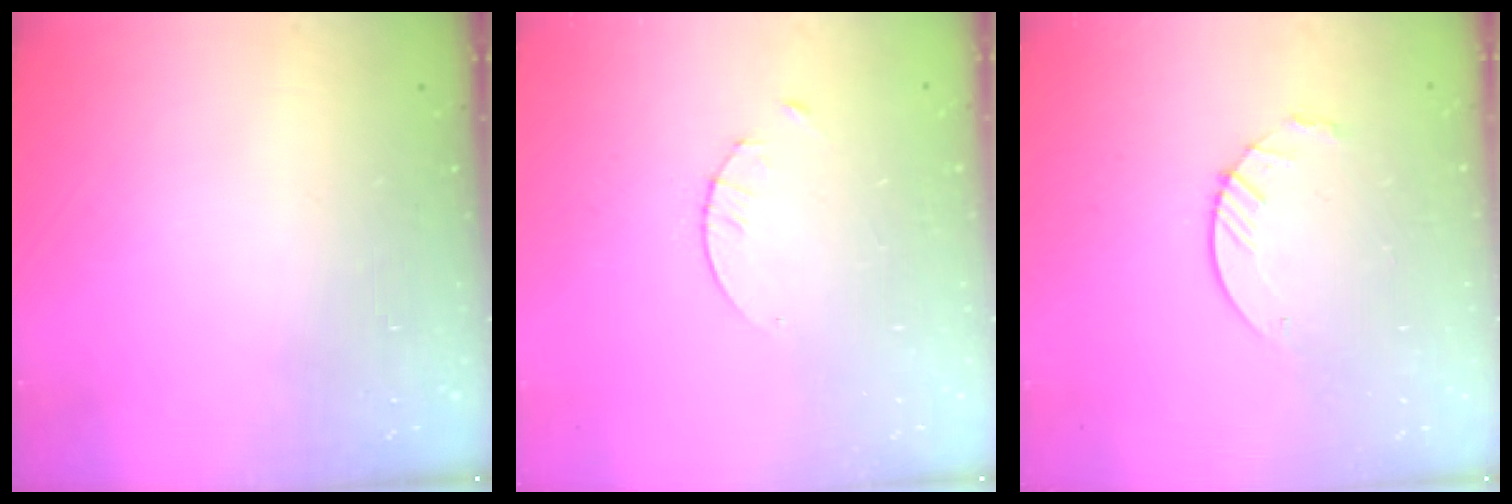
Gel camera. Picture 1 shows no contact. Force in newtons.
{"total": 1.7, "press": 1.6, "slide": 0.2}
{"total": 4.9, "press": 4.9, "slide": 0.4}